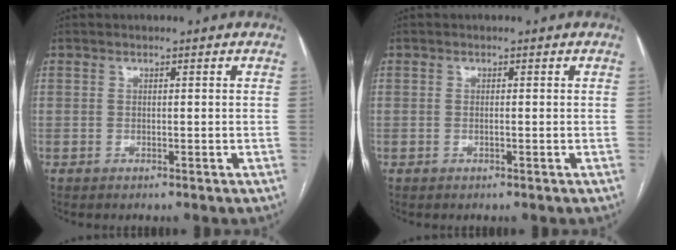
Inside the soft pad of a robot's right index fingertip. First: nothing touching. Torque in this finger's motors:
{"motor_torque": [0.00, 0.04, -0.06, 0.00]}